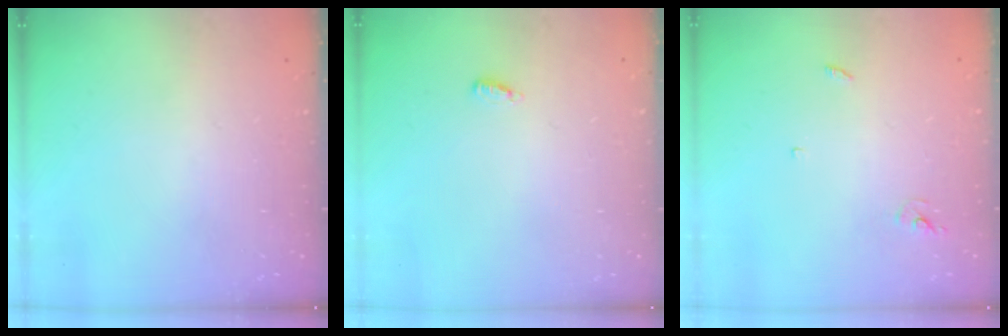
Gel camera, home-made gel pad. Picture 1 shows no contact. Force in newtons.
{"total": 7.1, "press": 3.0, "slide": 6.4}
{"total": 2.4, "press": 2.4, "slide": 0.1}